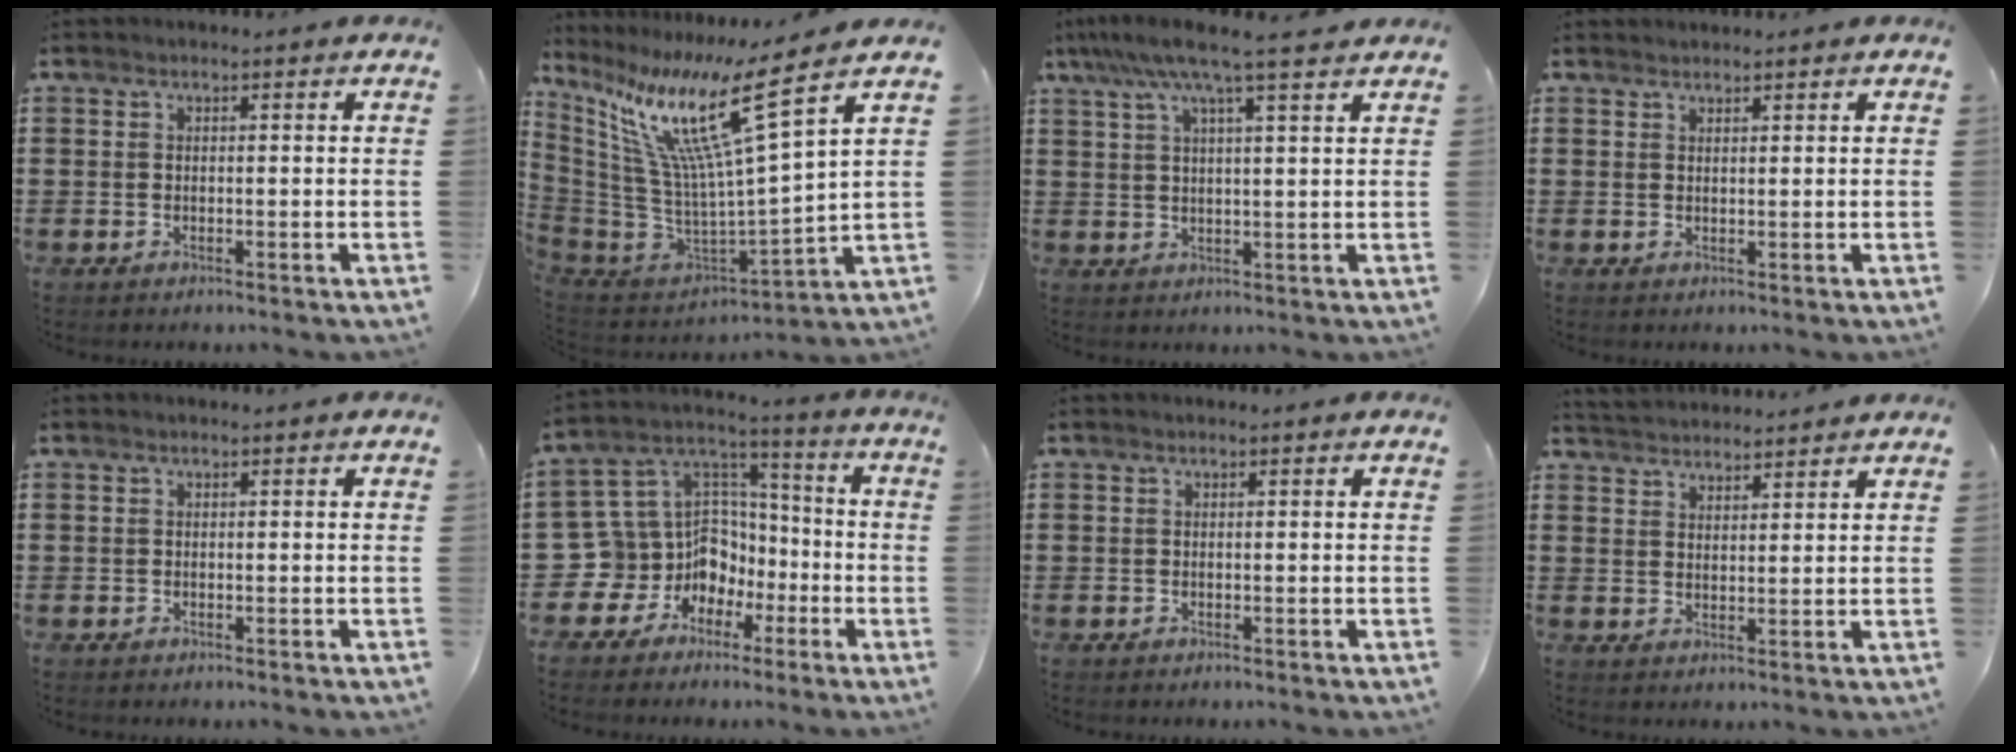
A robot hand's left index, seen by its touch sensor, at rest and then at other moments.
{"total": 14.9, "force": [8.7, 1.2, 12.1], "torque": [-0.281, -0.066, 0.129]}
{"total": 7.1, "force": [5.3, 0.4, 4.7], "torque": [-0.108, -0.010, 0.093]}
{"total": 1.1, "force": [1.1, 0.2, 0.0], "torque": [-0.001, 0.000, 0.023]}
{"total": 0.0}
{"total": 11.3, "force": [-3.6, 10.6, 1.5], "torque": [-0.088, -0.016, -0.046]}
{"total": 0.0}
{"total": 3.0, "force": [3.0, 0.0, -0.3], "torque": [-0.004, -0.009, 0.055]}